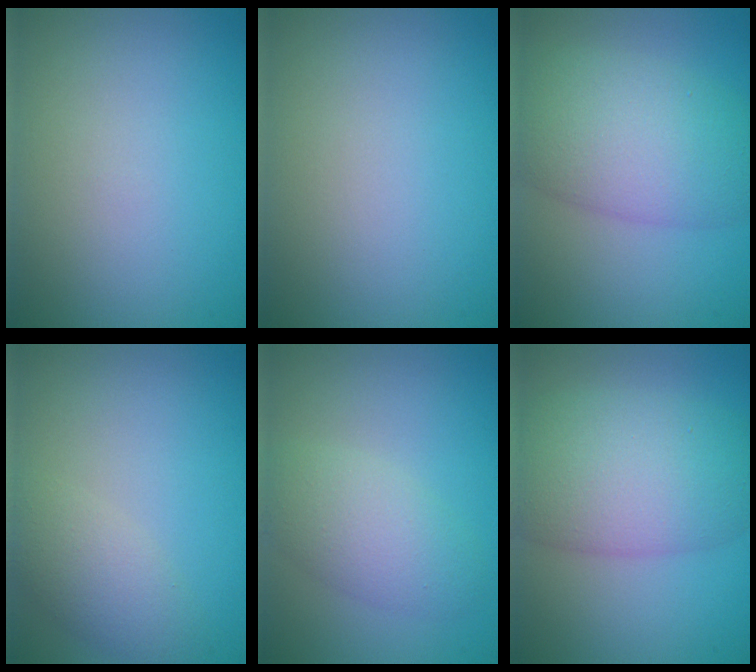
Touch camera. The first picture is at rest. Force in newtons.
{"total": 0.0}
{"total": 7.8, "press": 7.8, "slide": 0.3}
{"total": 3.0, "press": 3.0, "slide": 0.1}
{"total": 3.7, "press": 3.7, "slide": 0.1}
{"total": 8.2, "press": 8.1, "slide": 0.4}